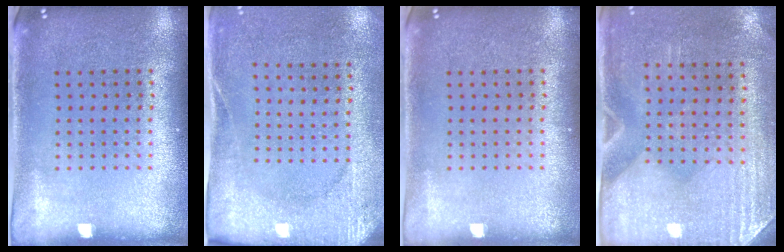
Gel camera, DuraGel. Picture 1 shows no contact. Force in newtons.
{"total": 2.6, "press": 2.0, "slide": 1.6}
{"total": 0.0}
{"total": 2.9, "press": 2.5, "slide": 1.4}